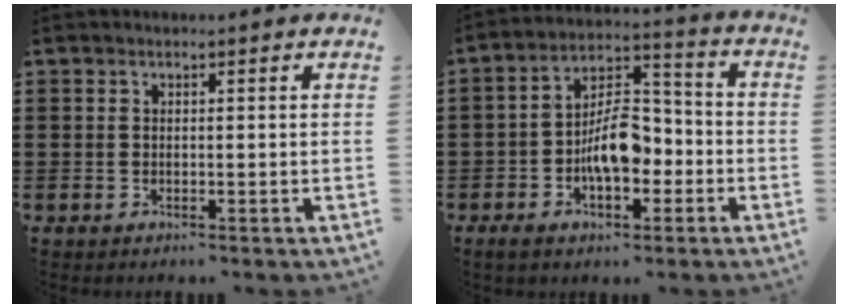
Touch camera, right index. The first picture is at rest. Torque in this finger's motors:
{"motor_torque": [1.57, -0.56, 0.49, 0.17]}